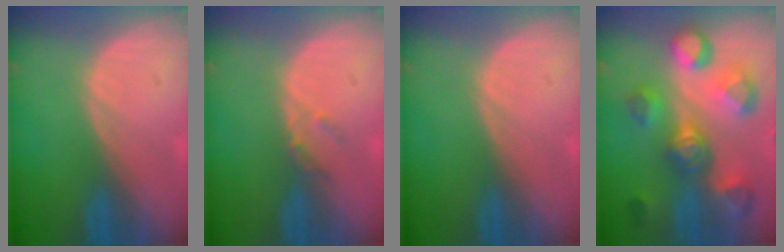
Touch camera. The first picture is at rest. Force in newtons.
{"total": 1.8, "press": 1.6, "slide": 0.8}
{"total": 0.0}
{"total": 11.1, "press": 10.0, "slide": 4.8}